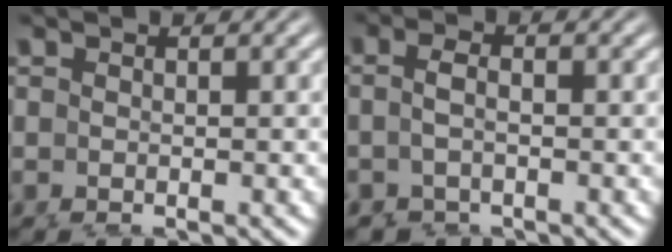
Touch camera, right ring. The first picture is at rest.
{"total": 2.6, "force": [-0.6, 2.0, 1.6], "torque": [-0.033, 0.000, -0.015]}